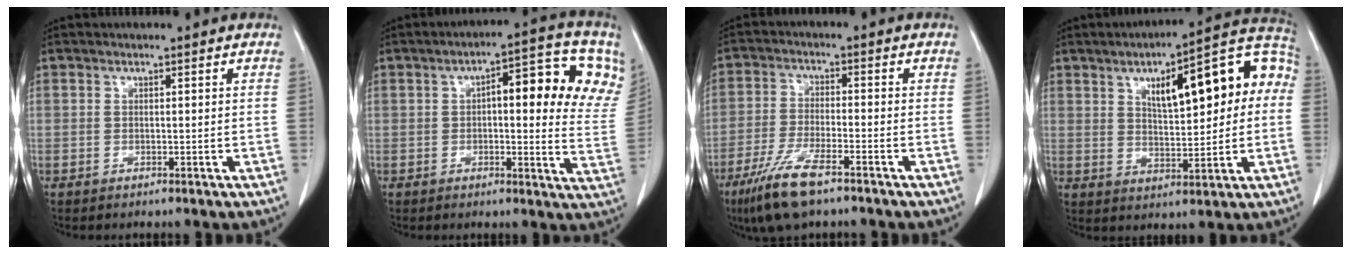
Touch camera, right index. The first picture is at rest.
{"total": 15.4, "force": [5.4, 4.4, 13.7], "torque": [-0.167, 0.018, 0.055]}
{"total": 9.2, "force": [-6.2, 1.6, 6.6], "torque": [-0.137, -0.021, -0.113]}
{"total": 17.0, "force": [3.8, 5.3, 15.7], "torque": [-0.215, 0.042, 0.054]}